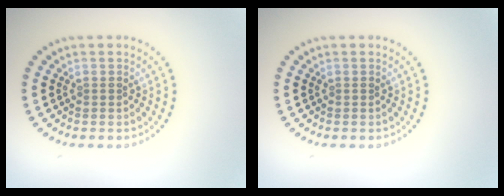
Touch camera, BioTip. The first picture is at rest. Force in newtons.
{"total": 0.0}